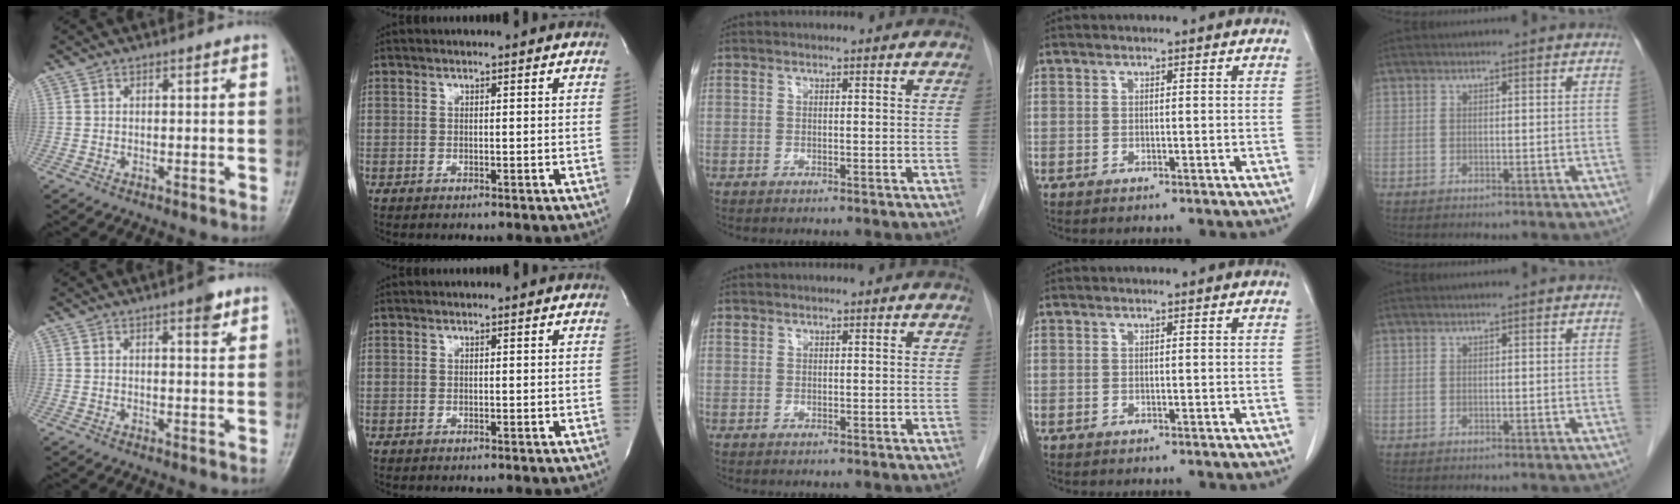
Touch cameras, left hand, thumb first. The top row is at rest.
{"thumb": {"total": 3.0, "force": [1.8, 0.9, 2.3], "torque": [-0.022, -0.006, 0.020]}, "middle": {"total": 0.5, "force": [0.4, 0.3, 0.0], "torque": [-0.004, 0.008, 0.006]}}